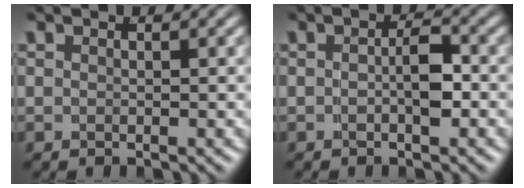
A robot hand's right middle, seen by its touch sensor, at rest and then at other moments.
{"total": 1.9, "force": [-0.6, 0.4, 1.8], "torque": [-0.025, -0.005, -0.005]}